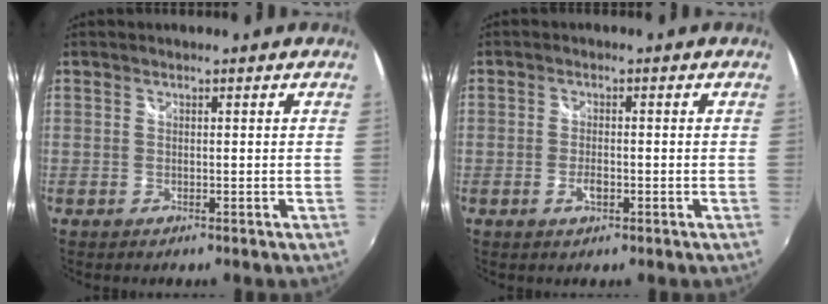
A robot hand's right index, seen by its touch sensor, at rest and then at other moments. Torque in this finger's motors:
{"motor_torque": [0.33, 0.26, 0.08, 0.04]}